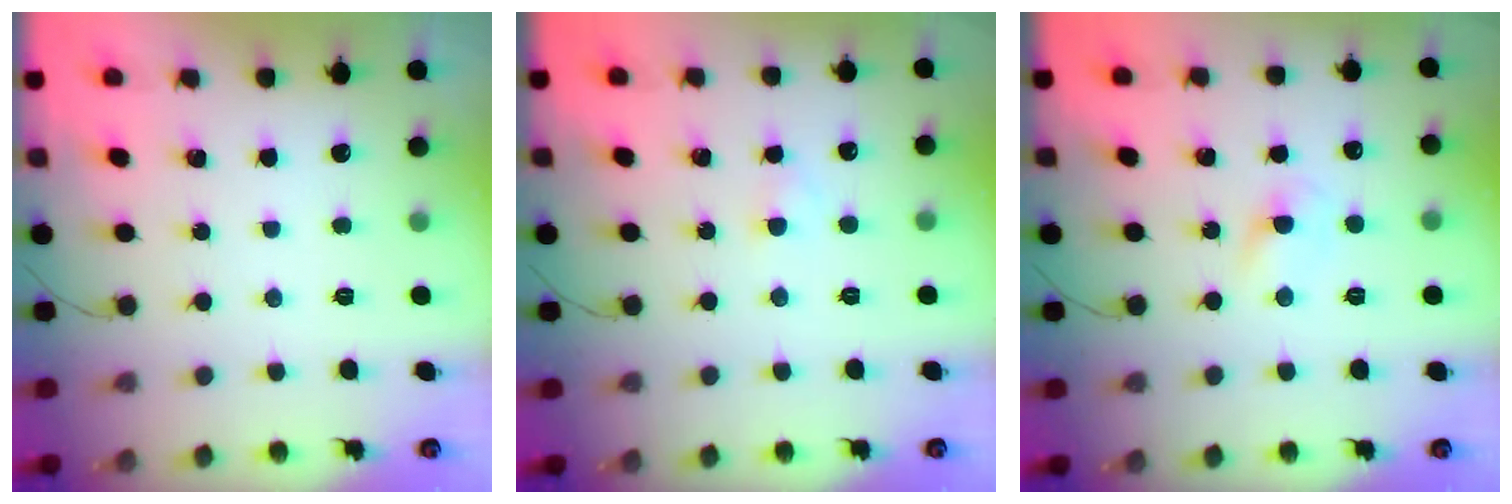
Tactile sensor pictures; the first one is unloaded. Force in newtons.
{"total": 1.8, "press": 1.6, "slide": 0.9}
{"total": 2.6, "press": 2.4, "slide": 1.1}